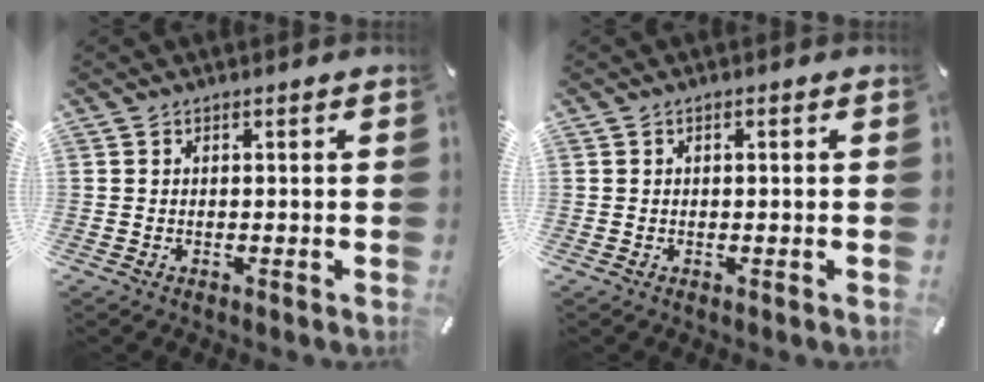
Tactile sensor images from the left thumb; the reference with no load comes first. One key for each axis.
{"total": 0.9, "fx": -0.1, "fy": 0.3, "fz": 0.8, "tx": -0.014, "ty": 0.001, "tz": -0.002}